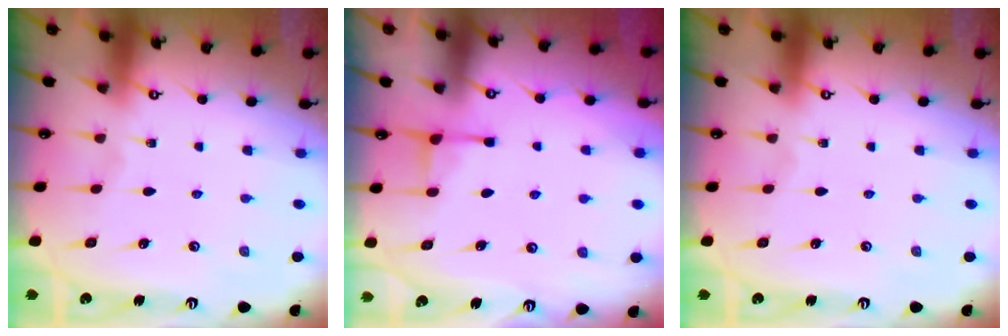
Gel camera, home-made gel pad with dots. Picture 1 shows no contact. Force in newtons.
{"total": 2.9, "press": 2.8, "slide": 0.5}
{"total": 0.0}